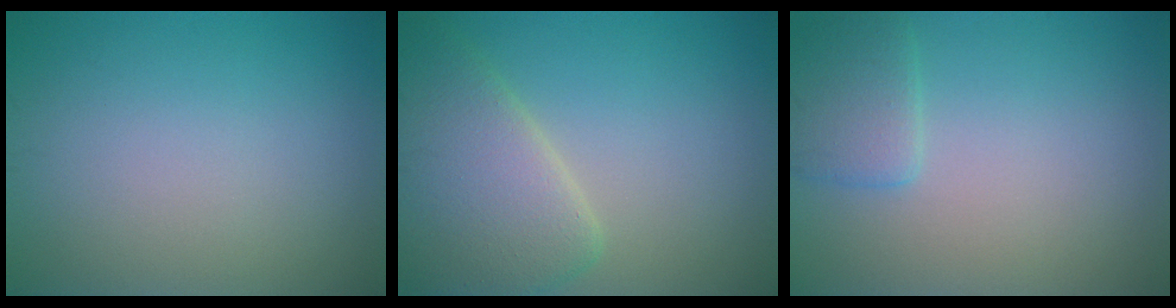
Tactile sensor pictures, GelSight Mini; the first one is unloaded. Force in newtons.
{"total": 6.4, "press": 6.4, "slide": 0.5}
{"total": 2.4, "press": 2.3, "slide": 0.2}